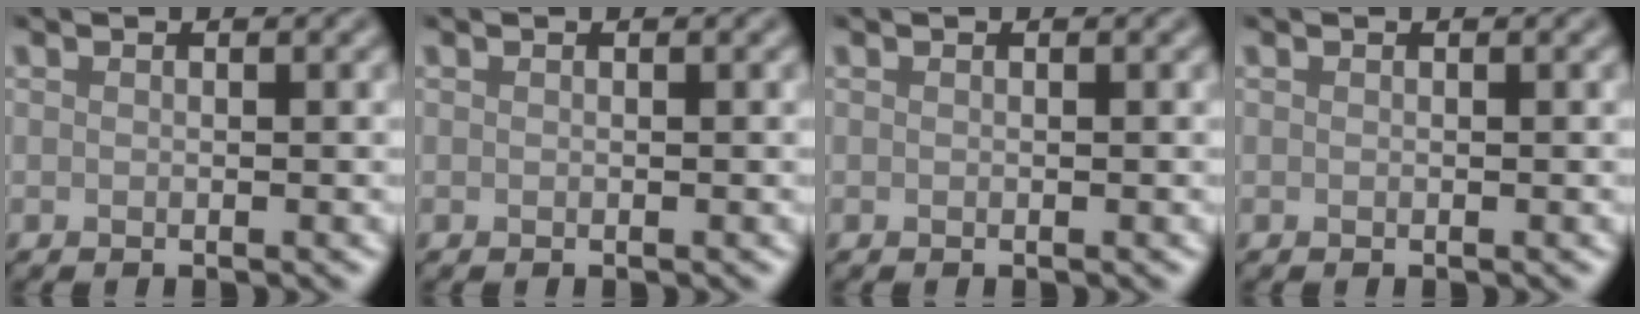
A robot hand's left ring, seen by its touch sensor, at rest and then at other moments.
{"total": 0.0}
{"total": 0.0}
{"total": 0.0}